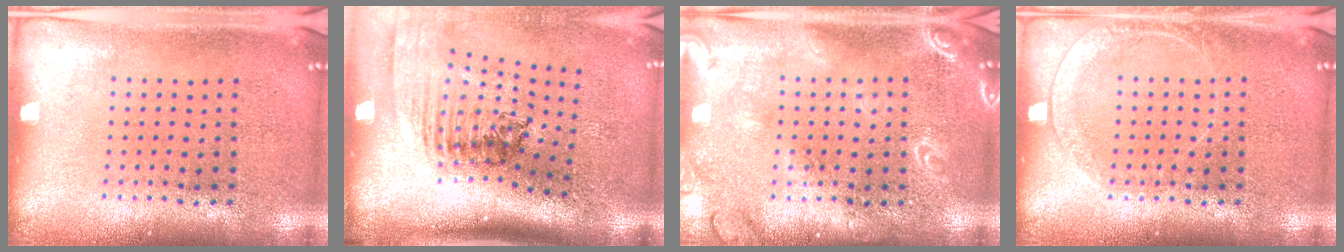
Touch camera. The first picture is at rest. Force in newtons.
{"total": 2.5, "press": 1.8, "slide": 1.8}
{"total": 1.7, "press": 1.7, "slide": 0.2}
{"total": 1.4, "press": 1.4, "slide": 0.1}